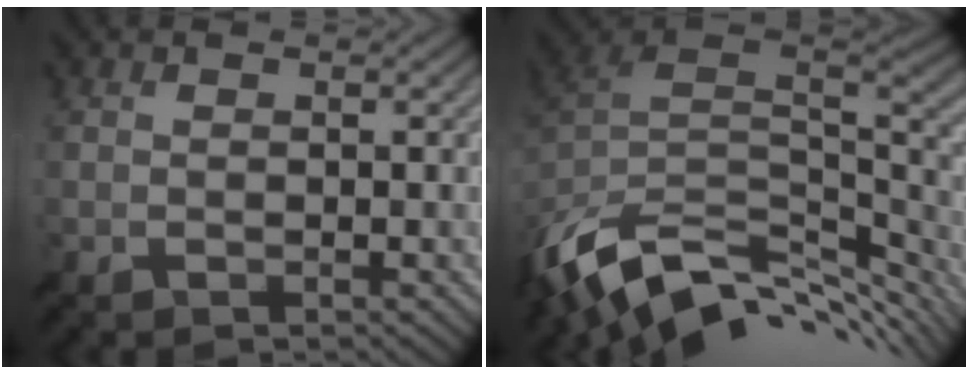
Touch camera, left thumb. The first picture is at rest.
{"total": 13.3, "force": [-6.4, 6.9, 9.4], "torque": [-0.221, -0.014, -0.106]}